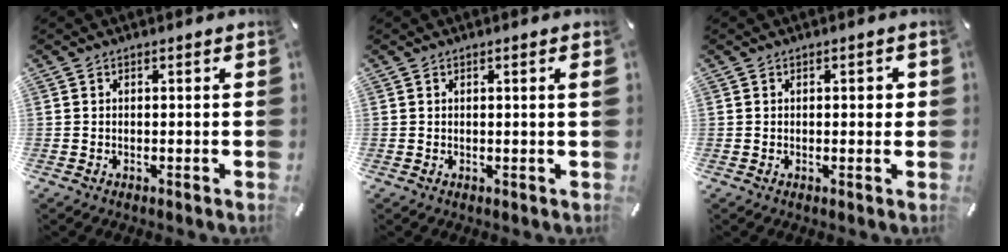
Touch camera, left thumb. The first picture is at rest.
{"total": 1.8, "force": [0.3, 0.0, 1.8], "torque": [-0.030, -0.001, 0.004]}
{"total": 1.5, "force": [0.1, 0.8, 1.2], "torque": [-0.007, -0.002, -0.004]}